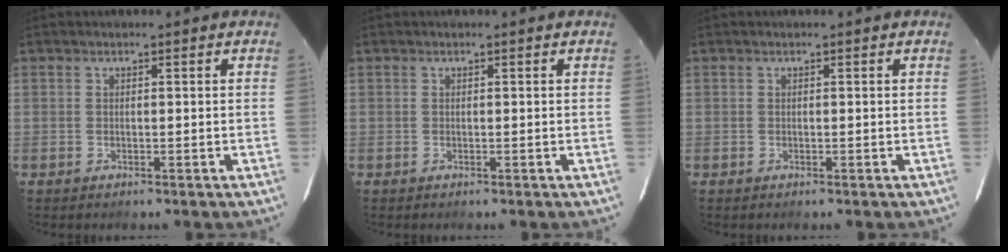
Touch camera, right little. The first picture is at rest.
{"total": 0.0}
{"total": 0.0}